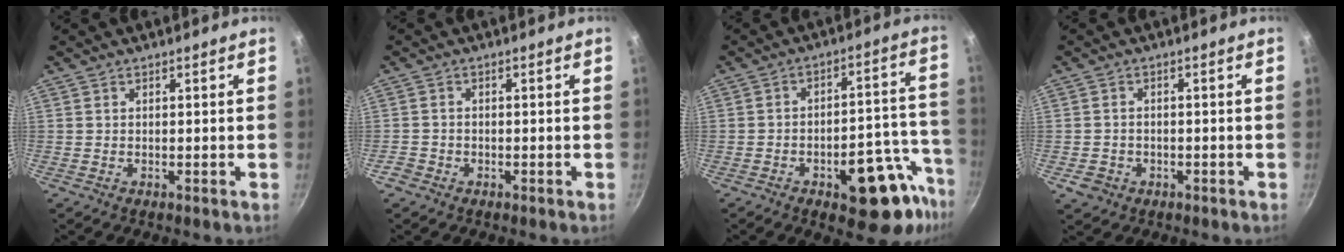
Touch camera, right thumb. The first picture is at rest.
{"total": 2.2, "force": [-1.4, 1.6, 0.6], "torque": [-0.013, 0.012, -0.026]}
{"total": 17.7, "force": [-9.1, 7.8, 13.1], "torque": [-0.100, 0.058, -0.122]}
{"total": 3.7, "force": [-1.5, 3.1, 1.5], "torque": [-0.025, 0.015, -0.015]}